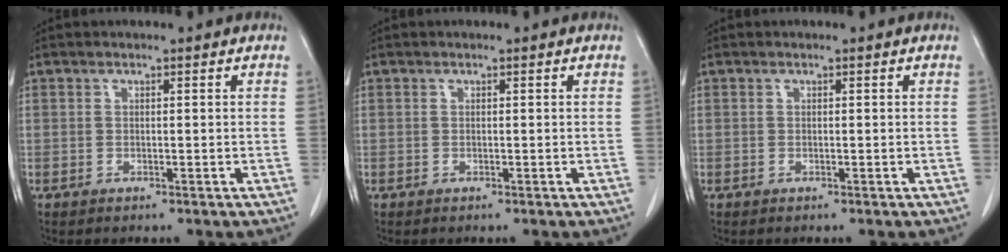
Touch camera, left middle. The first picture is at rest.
{"total": 0.0}
{"total": 0.0}